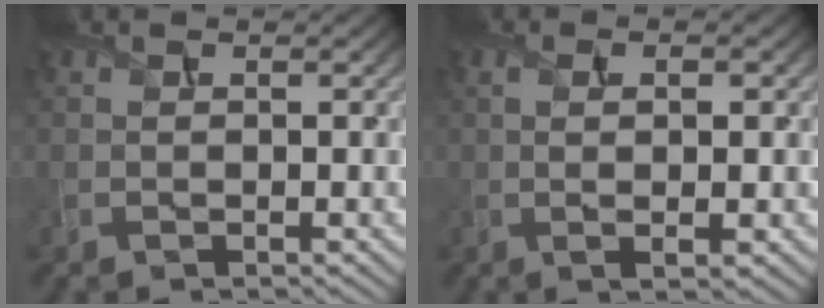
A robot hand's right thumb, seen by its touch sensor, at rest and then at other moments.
{"total": 3.6, "force": [0.0, 0.9, 3.5], "torque": [-0.062, -0.001, 0.002]}